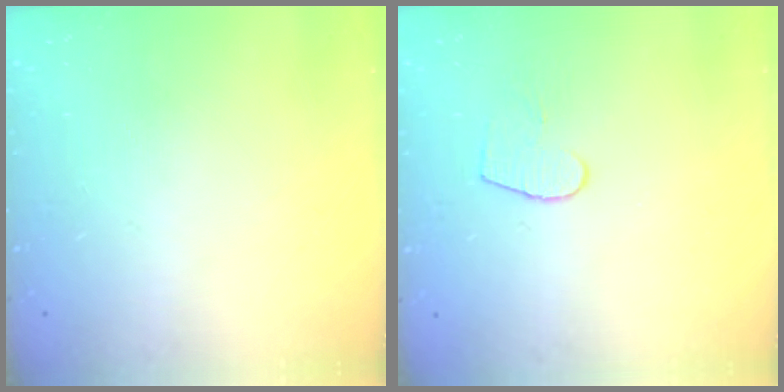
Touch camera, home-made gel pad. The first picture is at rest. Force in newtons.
{"total": 5.8, "press": 5.8, "slide": 0.4}